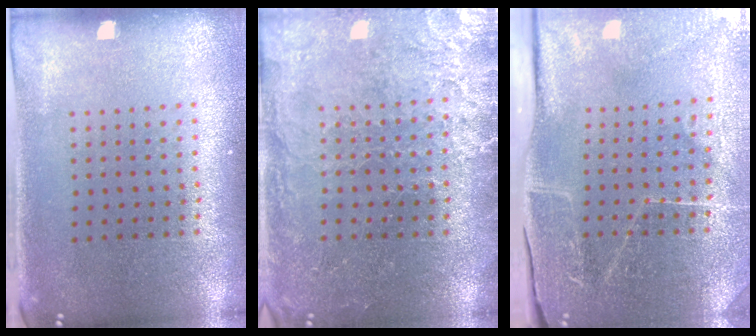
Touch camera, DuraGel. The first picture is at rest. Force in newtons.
{"total": 3.3, "press": 3.2, "slide": 1.0}
{"total": 3.9, "press": 3.8, "slide": 0.7}